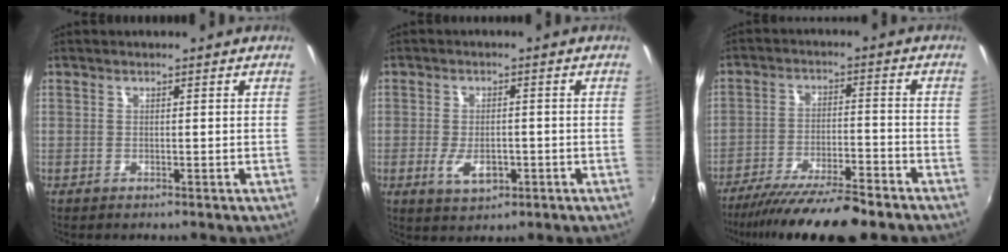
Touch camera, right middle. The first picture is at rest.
{"total": 5.2, "force": [-1.7, 2.8, 4.0], "torque": [-0.082, -0.009, -0.026]}
{"total": 15.4, "force": [-13.0, 1.6, 8.1], "torque": [-0.163, -0.031, -0.209]}